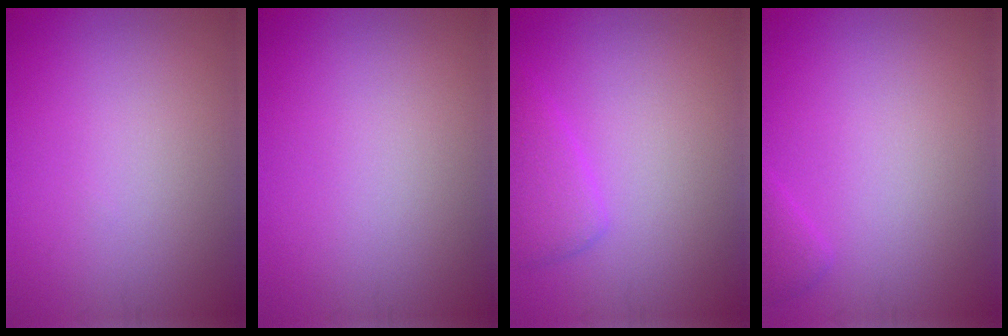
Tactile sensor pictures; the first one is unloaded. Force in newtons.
{"total": 0.0}
{"total": 2.4, "press": 2.4, "slide": 0.1}
{"total": 0.9, "press": 0.9, "slide": 0.1}